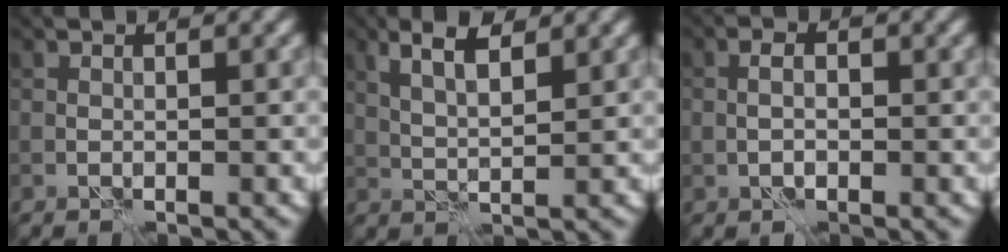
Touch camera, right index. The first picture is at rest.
{"total": 3.8, "force": [2.1, 0.9, 3.0], "torque": [-0.064, 0.001, 0.040]}
{"total": 1.7, "force": [-0.2, 1.0, 1.4], "torque": [-0.018, 0.000, -0.006]}